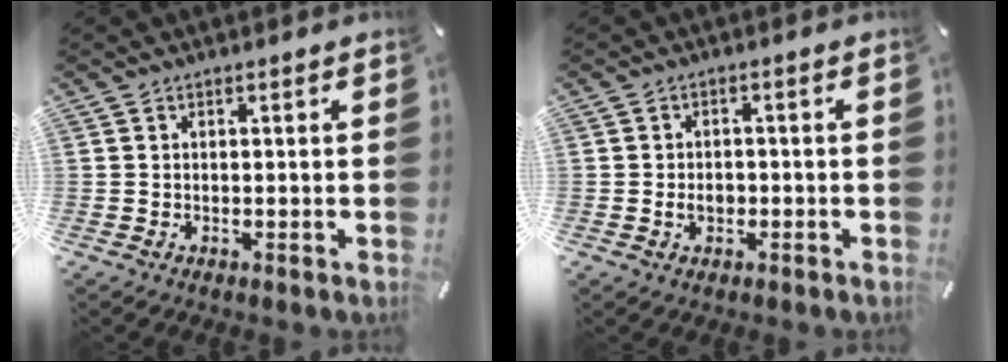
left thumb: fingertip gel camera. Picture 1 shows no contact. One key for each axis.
{"total": 3.5, "fx": -0.9, "fy": 2.6, "fz": 2.2, "tx": -0.032, "ty": 0.003, "tz": -0.019}